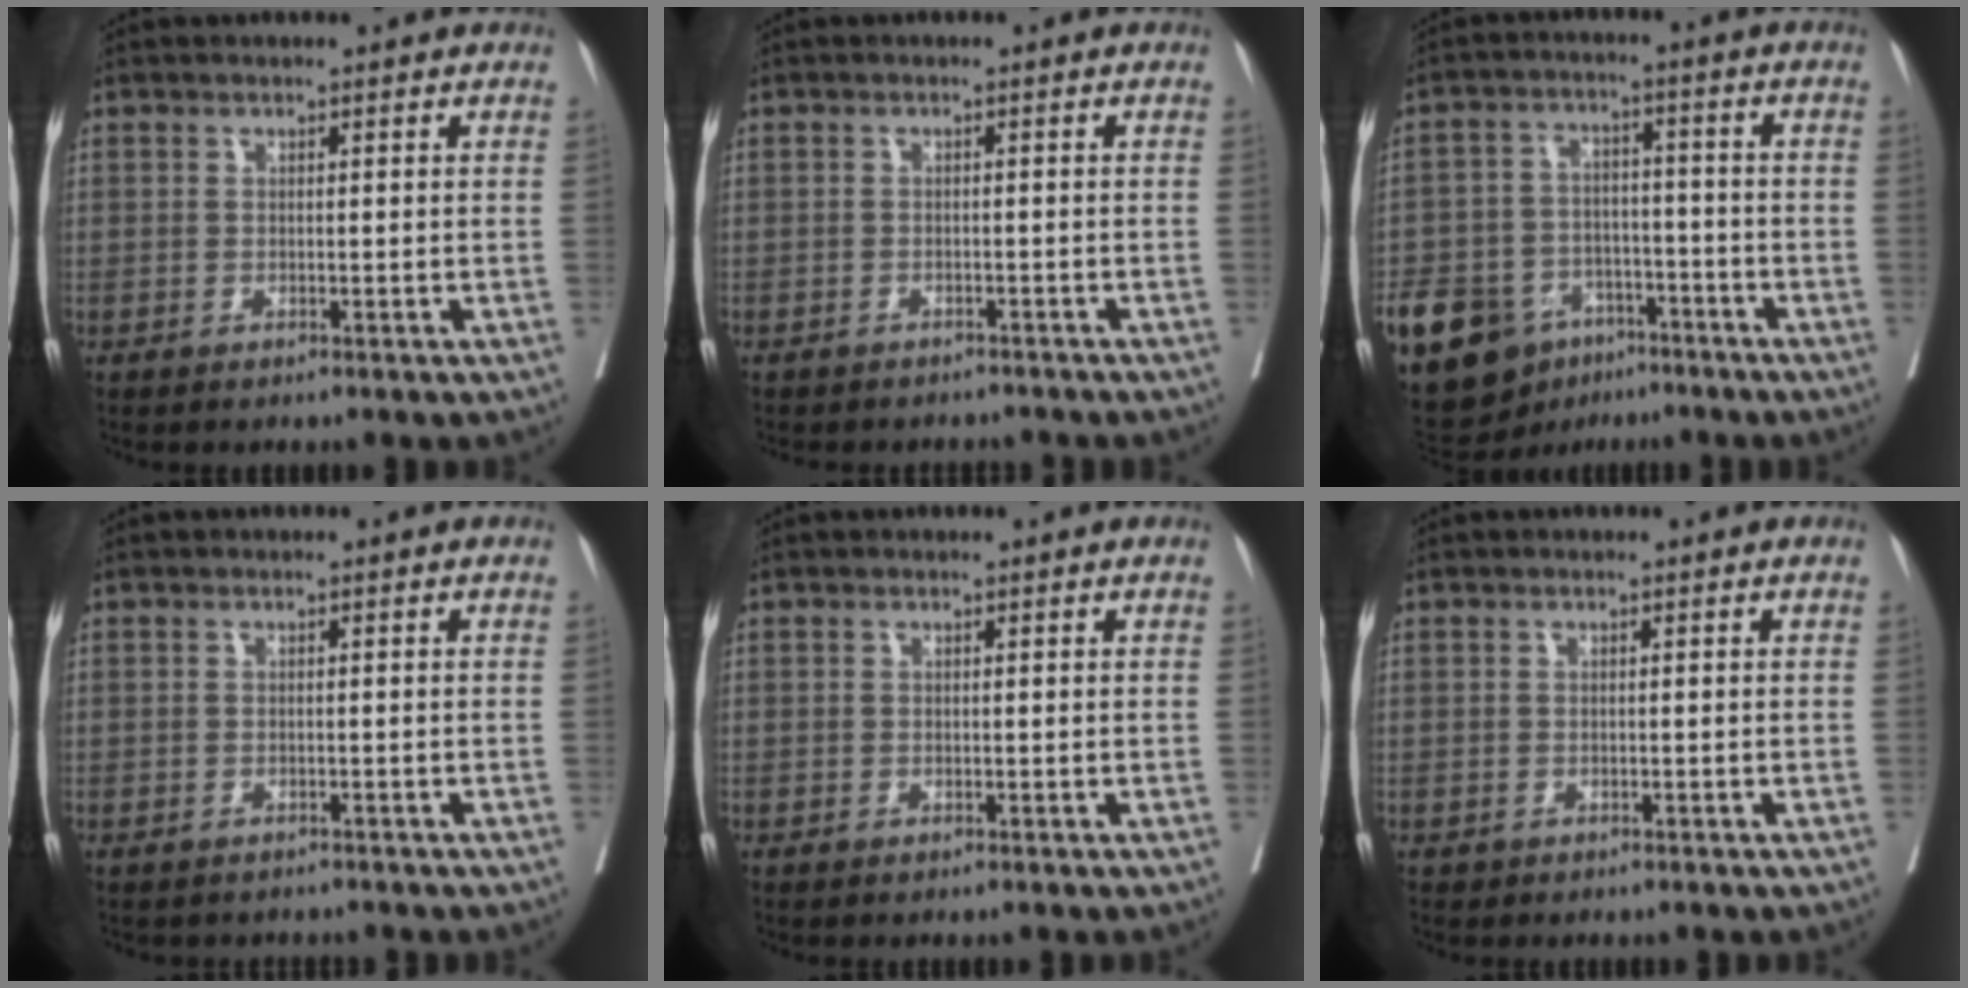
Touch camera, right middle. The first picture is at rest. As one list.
[{"total": 4.8, "force": [-4.3, 2.1, 0.5], "torque": [-0.006, 0.003, -0.052]}, {"total": 17.2, "force": [-9.9, 11.4, 8.3], "torque": [-0.179, 0.017, -0.157]}, {"total": 2.3, "force": [-1.9, 1.2, 0.4], "torque": [-0.009, 0.002, -0.022]}, {"total": 0.0}, {"total": 0.6, "force": [-0.4, 0.5, 0.0], "torque": [-0.008, 0.003, -0.005]}]